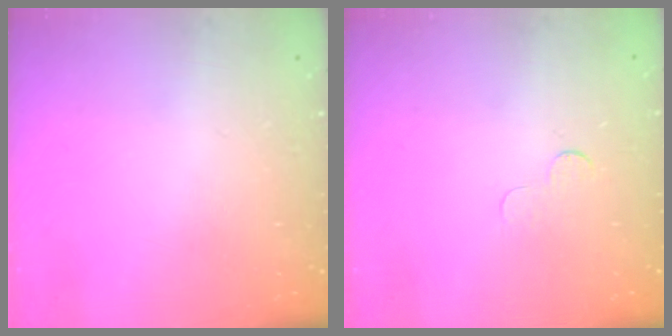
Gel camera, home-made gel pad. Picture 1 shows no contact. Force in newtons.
{"total": 3.0, "press": 2.9, "slide": 0.3}